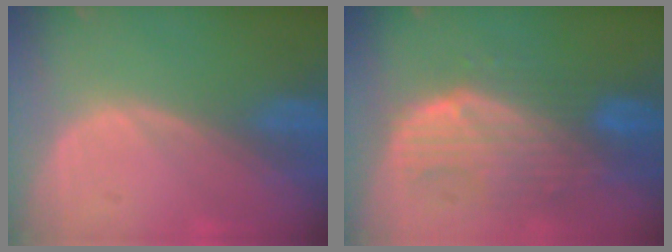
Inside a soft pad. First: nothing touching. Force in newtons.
{"total": 9.5, "press": 8.5, "slide": 4.3}